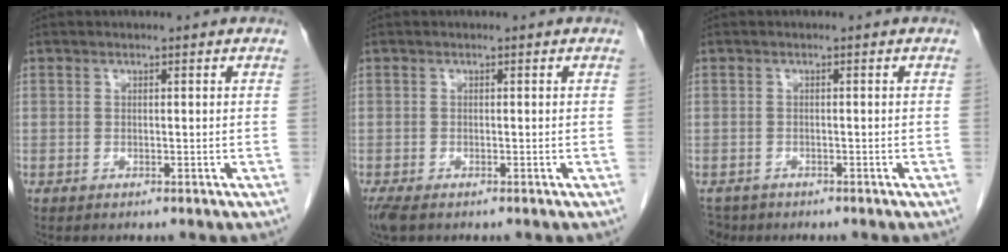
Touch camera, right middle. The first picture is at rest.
{"total": 2.9, "force": [-2.1, 1.0, 1.7], "torque": [-0.040, -0.011, -0.034]}
{"total": 2.9, "force": [-2.4, 1.7, 0.2], "torque": [-0.004, -0.002, -0.040]}